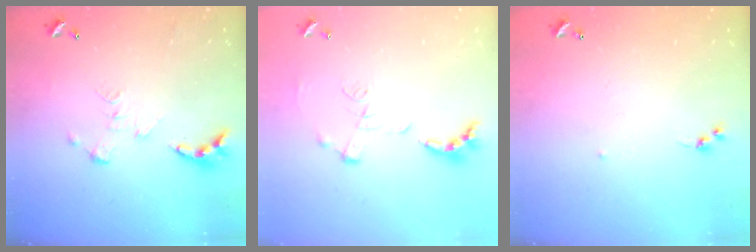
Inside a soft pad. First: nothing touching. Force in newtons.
{"total": 1.1, "press": 1.0, "slide": 0.4}
{"total": 6.0, "press": 6.0, "slide": 0.7}